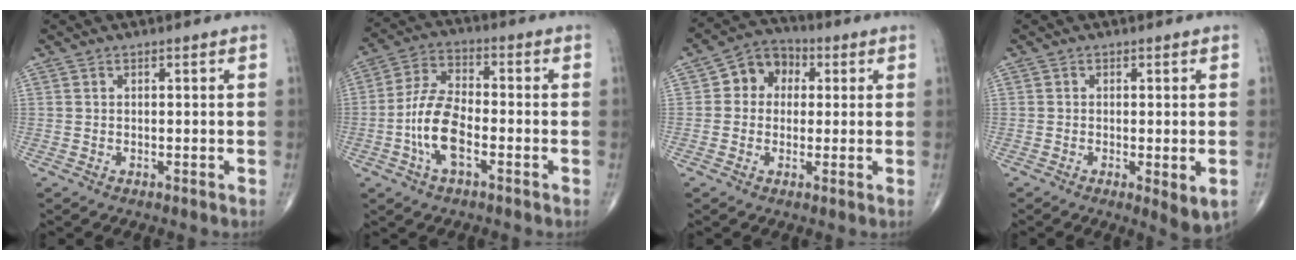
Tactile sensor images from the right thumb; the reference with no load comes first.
{"total": 10.4, "force": [-3.1, 4.8, 8.8], "torque": [-0.178, 0.026, -0.066]}
{"total": 7.7, "force": [1.4, 6.4, 4.1], "torque": [-0.034, 0.017, 0.010]}
{"total": 4.6, "force": [-1.3, 1.3, 4.2], "torque": [-0.064, -0.014, -0.020]}